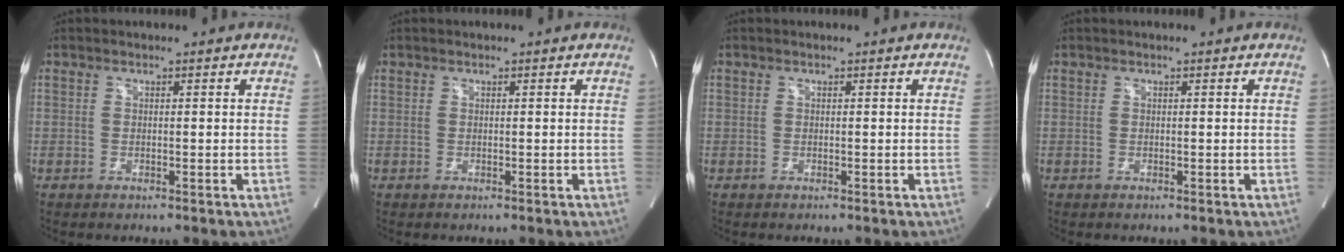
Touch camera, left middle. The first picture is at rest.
{"total": 0.0}
{"total": 0.0}
{"total": 0.0}